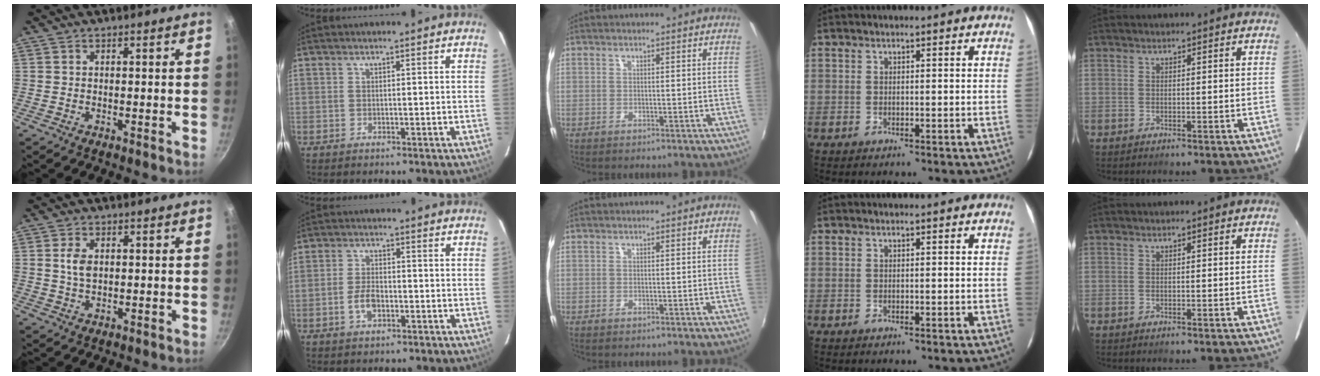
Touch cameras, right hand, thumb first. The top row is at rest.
{"thumb": {"total": 3.8, "force": [0.6, 2.4, 2.8], "torque": [-0.049, 0.001, 0.012]}, "index": {"total": 4.7, "force": [-1.8, 2.6, 3.5], "torque": [-0.073, 0.002, -0.031]}}